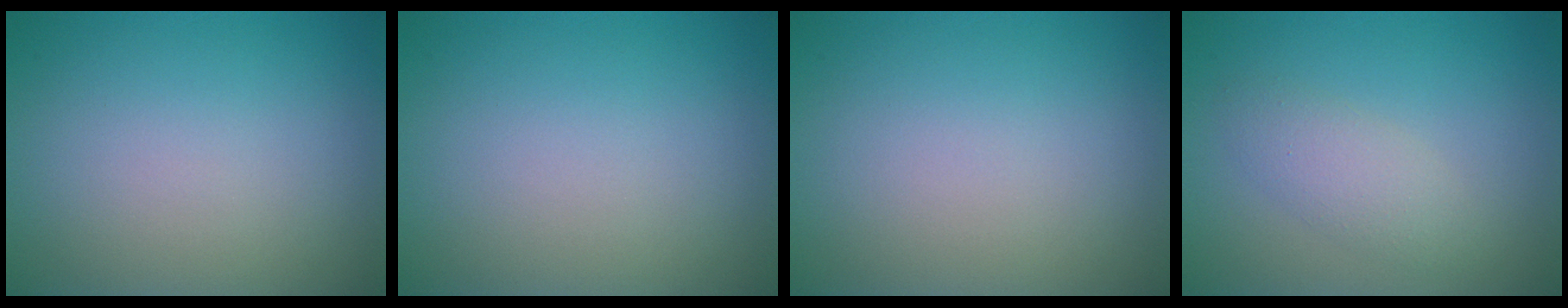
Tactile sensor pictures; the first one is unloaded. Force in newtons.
{"total": 0.0}
{"total": 0.0}
{"total": 2.4, "press": 2.4, "slide": 0.1}